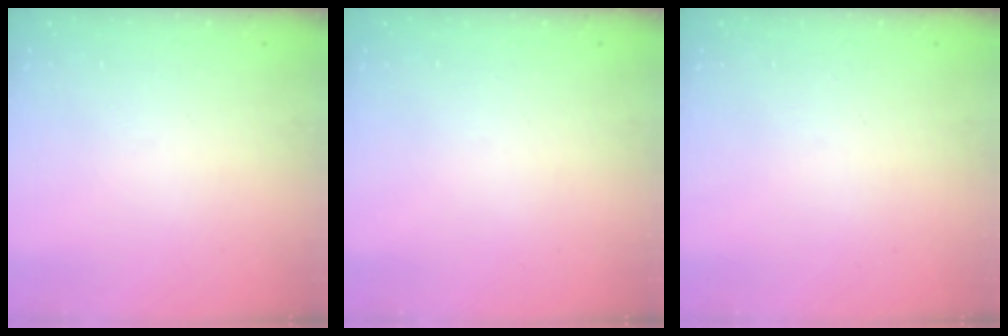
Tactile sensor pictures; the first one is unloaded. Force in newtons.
{"total": 0.0}
{"total": 0.0}